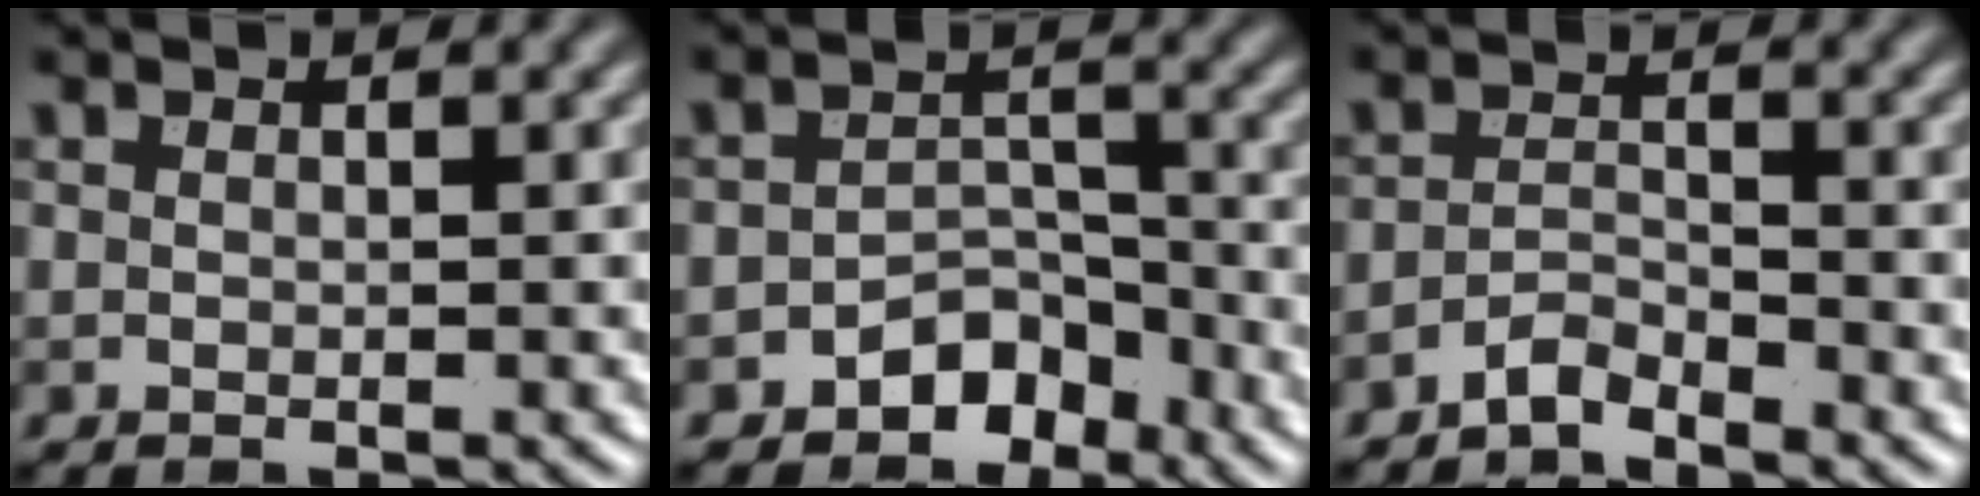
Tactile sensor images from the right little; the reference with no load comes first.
{"total": 3.5, "force": [-2.5, 2.2, 1.2], "torque": [-0.004, 0.010, -0.044]}
{"total": 2.0, "force": [-1.9, 0.3, 0.5], "torque": [-0.009, 0.008, -0.040]}